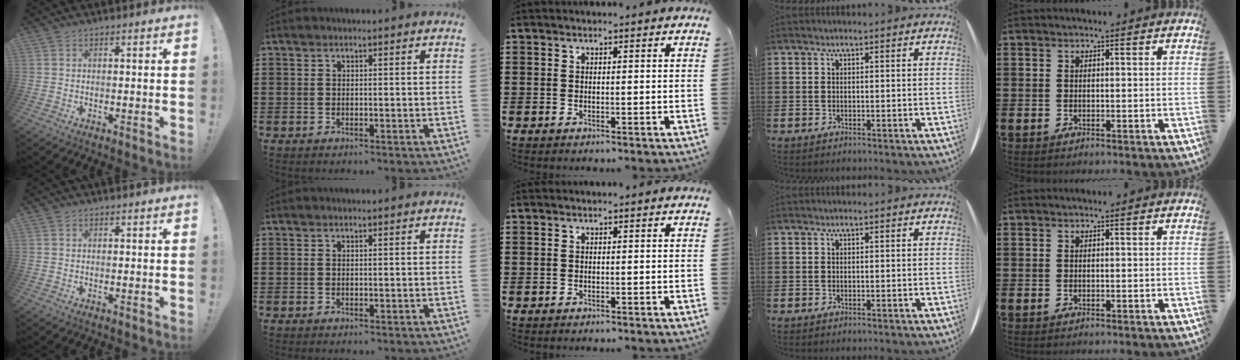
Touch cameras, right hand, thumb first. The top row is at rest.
{}